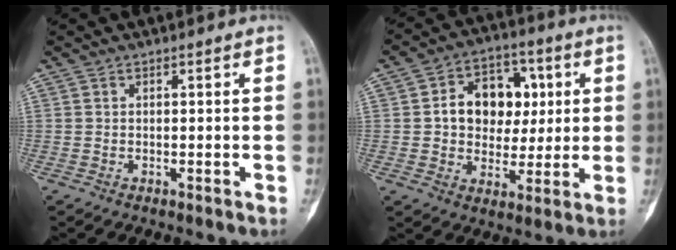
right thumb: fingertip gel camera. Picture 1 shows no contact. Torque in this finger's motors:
{"motor_torque": [1.32, 1.47, 0.51, -0.36, 0.04]}